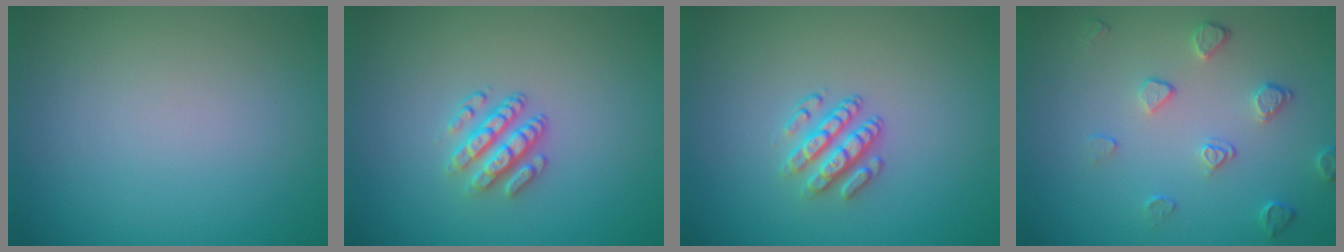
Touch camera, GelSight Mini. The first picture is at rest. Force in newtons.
{"total": 2.9, "press": 2.4, "slide": 1.6}
{"total": 3.0, "press": 2.4, "slide": 1.6}
{"total": 2.1, "press": 1.4, "slide": 1.5}